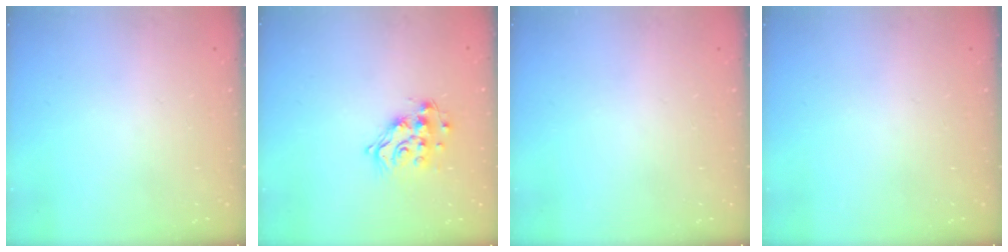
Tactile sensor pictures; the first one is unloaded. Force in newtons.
{"total": 13.1, "press": 13.1, "slide": 0.8}
{"total": 0.0}
{"total": 0.0}